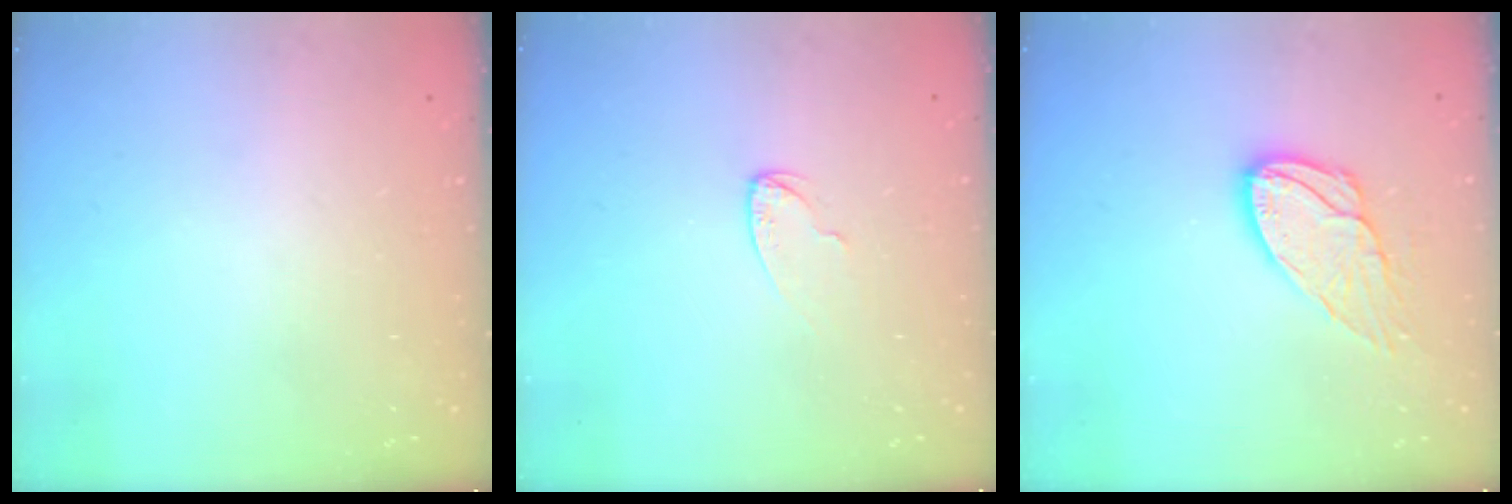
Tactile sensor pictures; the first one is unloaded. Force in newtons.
{"total": 4.7, "press": 4.6, "slide": 0.5}
{"total": 11.7, "press": 11.6, "slide": 0.9}